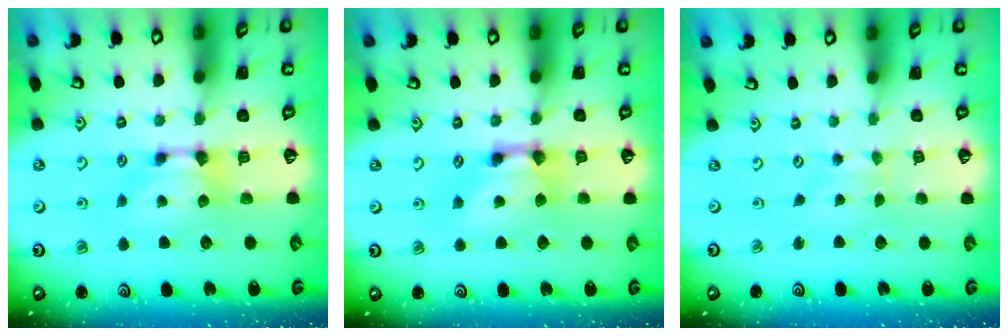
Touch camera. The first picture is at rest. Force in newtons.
{"total": 2.6, "press": 2.6, "slide": 0.2}
{"total": 2.4, "press": 2.3, "slide": 0.4}